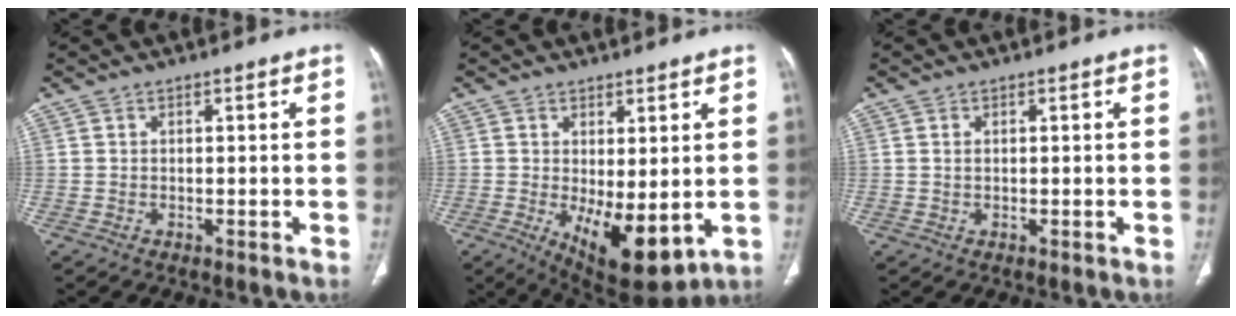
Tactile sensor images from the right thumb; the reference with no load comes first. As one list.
[{"total": 10.9, "force": [-1.5, 4.7, 9.8], "torque": [-0.144, -0.024, -0.001]}, {"total": 0.9, "force": [0.2, 0.6, 0.7], "torque": [-0.017, 0.003, 0.006]}]